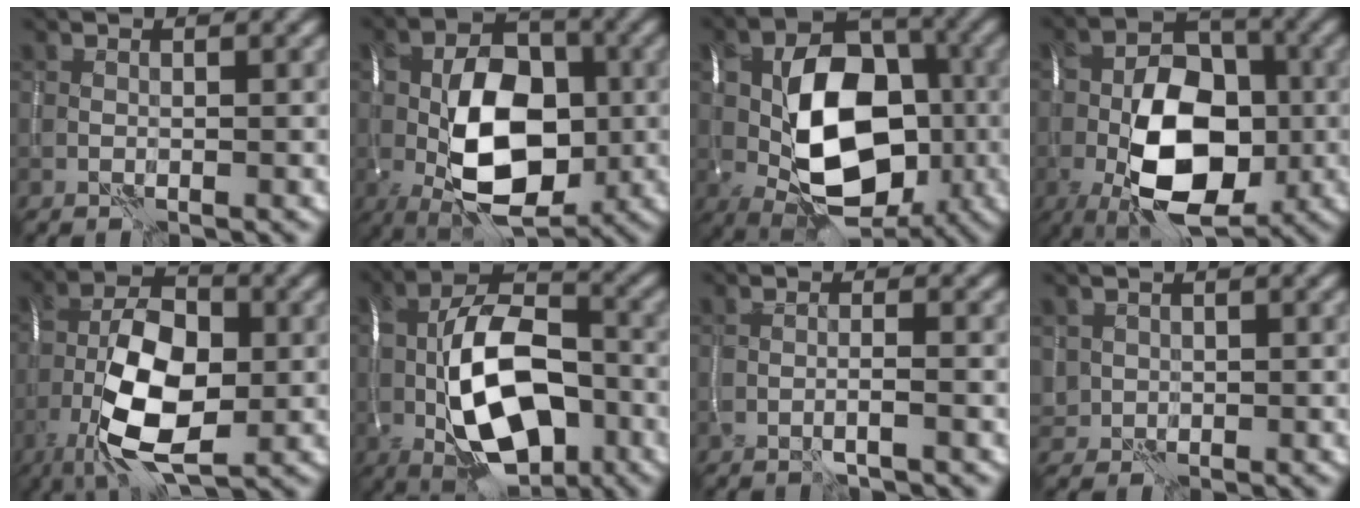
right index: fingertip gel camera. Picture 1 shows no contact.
{"total": 12.3, "force": [-2.0, 7.2, 9.8], "torque": [-0.147, 0.006, -0.044]}
{"total": 13.5, "force": [-1.9, 8.5, 10.3], "torque": [-0.152, 0.009, -0.043]}
{"total": 12.1, "force": [-3.4, 6.8, 9.4], "torque": [-0.148, 0.002, -0.067]}
{"total": 10.3, "force": [-2.8, 5.1, 8.6], "torque": [-0.159, 0.004, -0.056]}
{"total": 13.2, "force": [-3.0, 7.2, 10.7], "torque": [-0.181, 0.001, -0.064]}
{"total": 1.4, "force": [-0.7, 0.2, 1.2], "torque": [-0.019, -0.004, -0.017]}
{"total": 1.2, "force": [0.3, 1.1, 0.1], "torque": [0.000, -0.004, 0.008]}